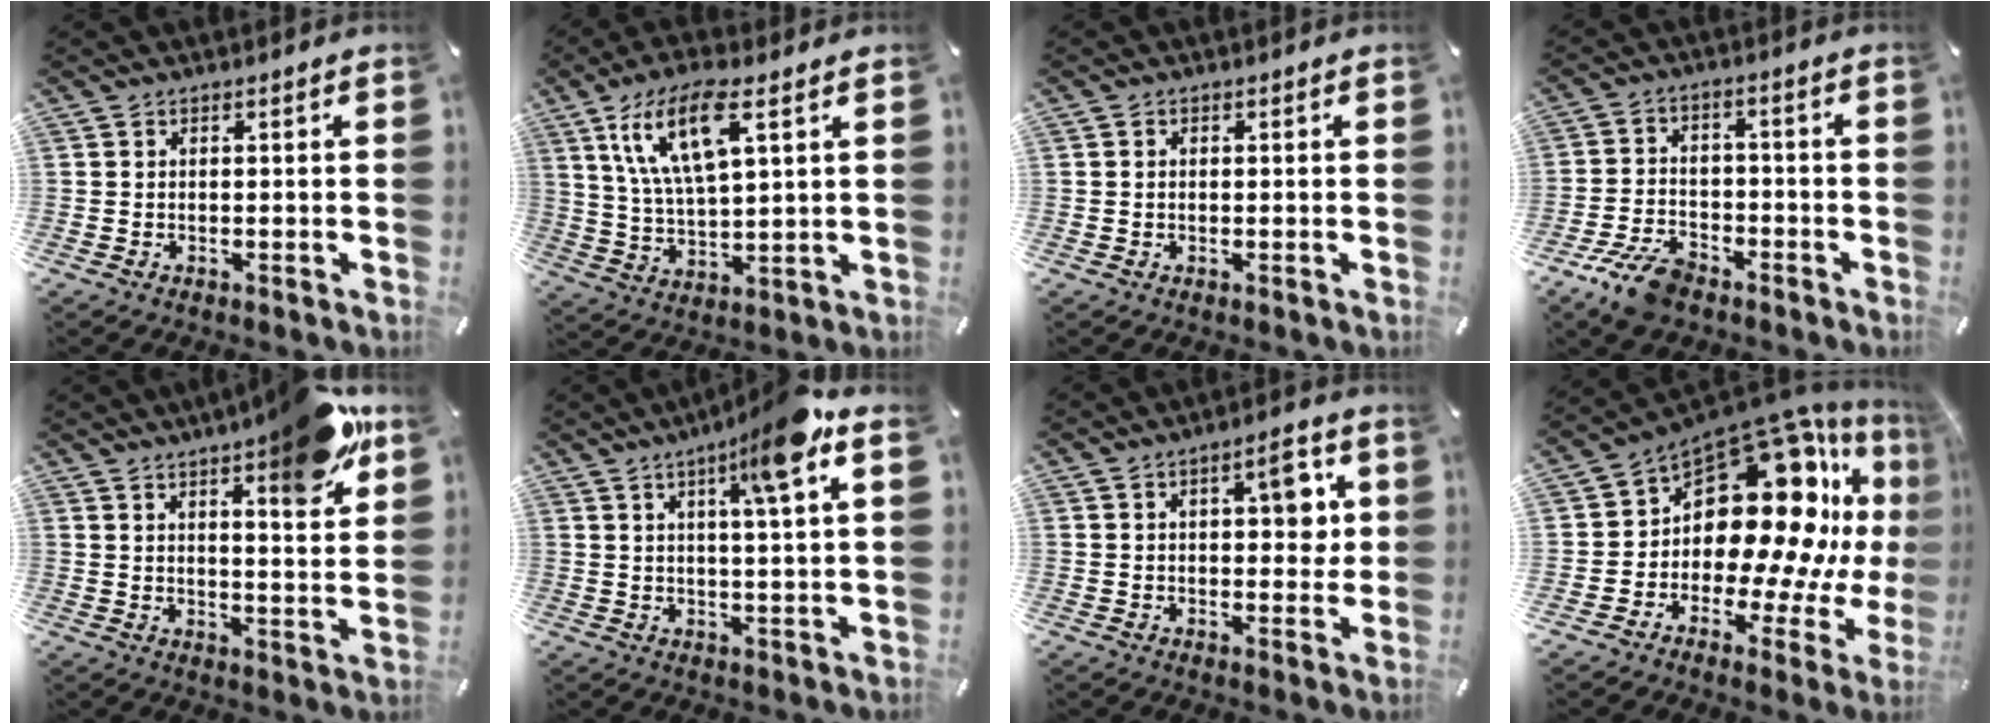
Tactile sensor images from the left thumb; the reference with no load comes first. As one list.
[{"total": 14.0, "force": [7.0, 5.0, 11.1], "torque": [-0.246, -0.004, 0.121]}, {"total": 0.8, "force": [0.0, 0.6, 0.5], "torque": [-0.010, 0.004, -0.001]}, {"total": 9.3, "force": [-5.7, 5.4, 5.0], "torque": [-0.100, 0.031, -0.103]}, {"total": 12.3, "force": [8.5, 2.6, 8.5], "torque": [-0.104, -0.060, 0.134]}, {"total": 11.1, "force": [6.4, 0.6, 9.1], "torque": [-0.147, -0.024, 0.096]}, {"total": 8.7, "force": [2.5, 4.2, 7.2], "torque": [-0.083, -0.009, 0.032]}, {"total": 22.6, "force": [8.0, 12.8, 16.8], "torque": [-0.246, -0.106, 0.146]}]